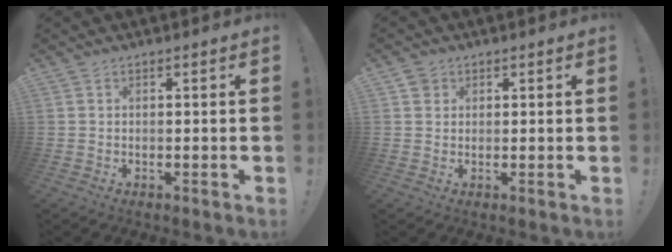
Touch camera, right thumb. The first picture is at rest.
{"total": 2.3, "force": [1.3, 1.9, 0.3], "torque": [0.005, -0.005, 0.022]}